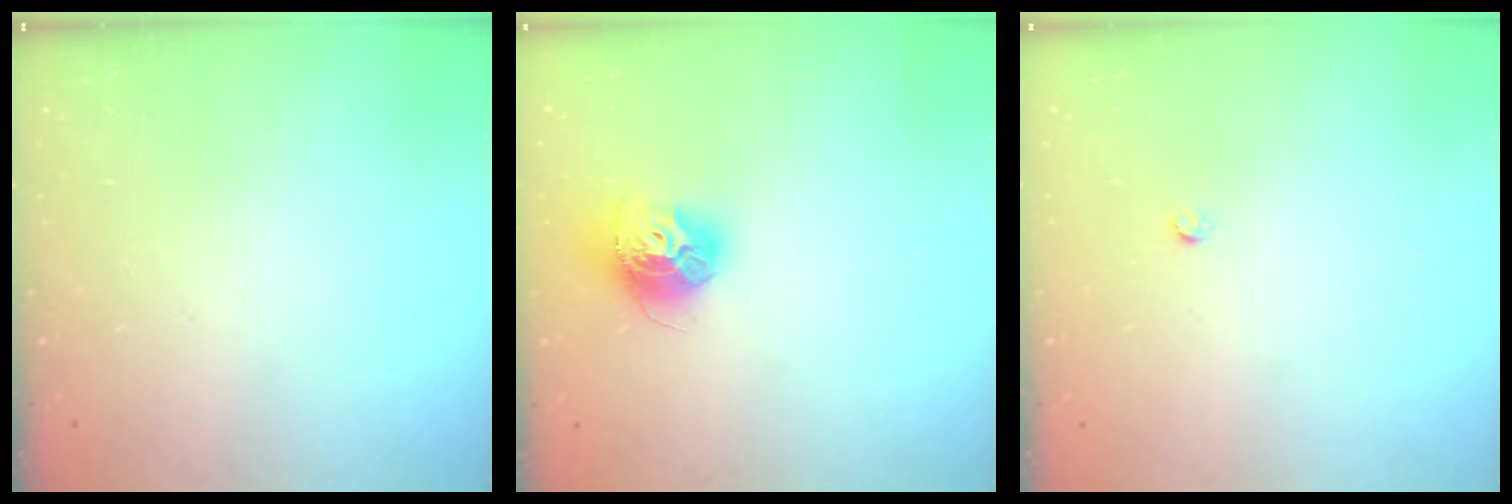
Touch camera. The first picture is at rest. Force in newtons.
{"total": 12.8, "press": 12.8, "slide": 1.1}
{"total": 2.4, "press": 2.4, "slide": 0.3}